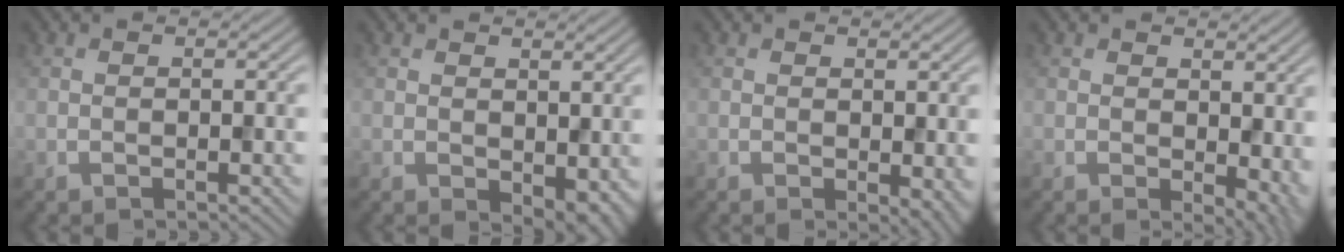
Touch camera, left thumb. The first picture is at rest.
{"total": 3.5, "force": [0.4, 2.2, 2.7], "torque": [-0.040, -0.012, 0.011]}
{"total": 3.0, "force": [-0.3, 1.6, 2.6], "torque": [-0.029, -0.009, -0.002]}
{"total": 6.5, "force": [0.3, 3.9, 5.2], "torque": [-0.066, -0.017, 0.018]}